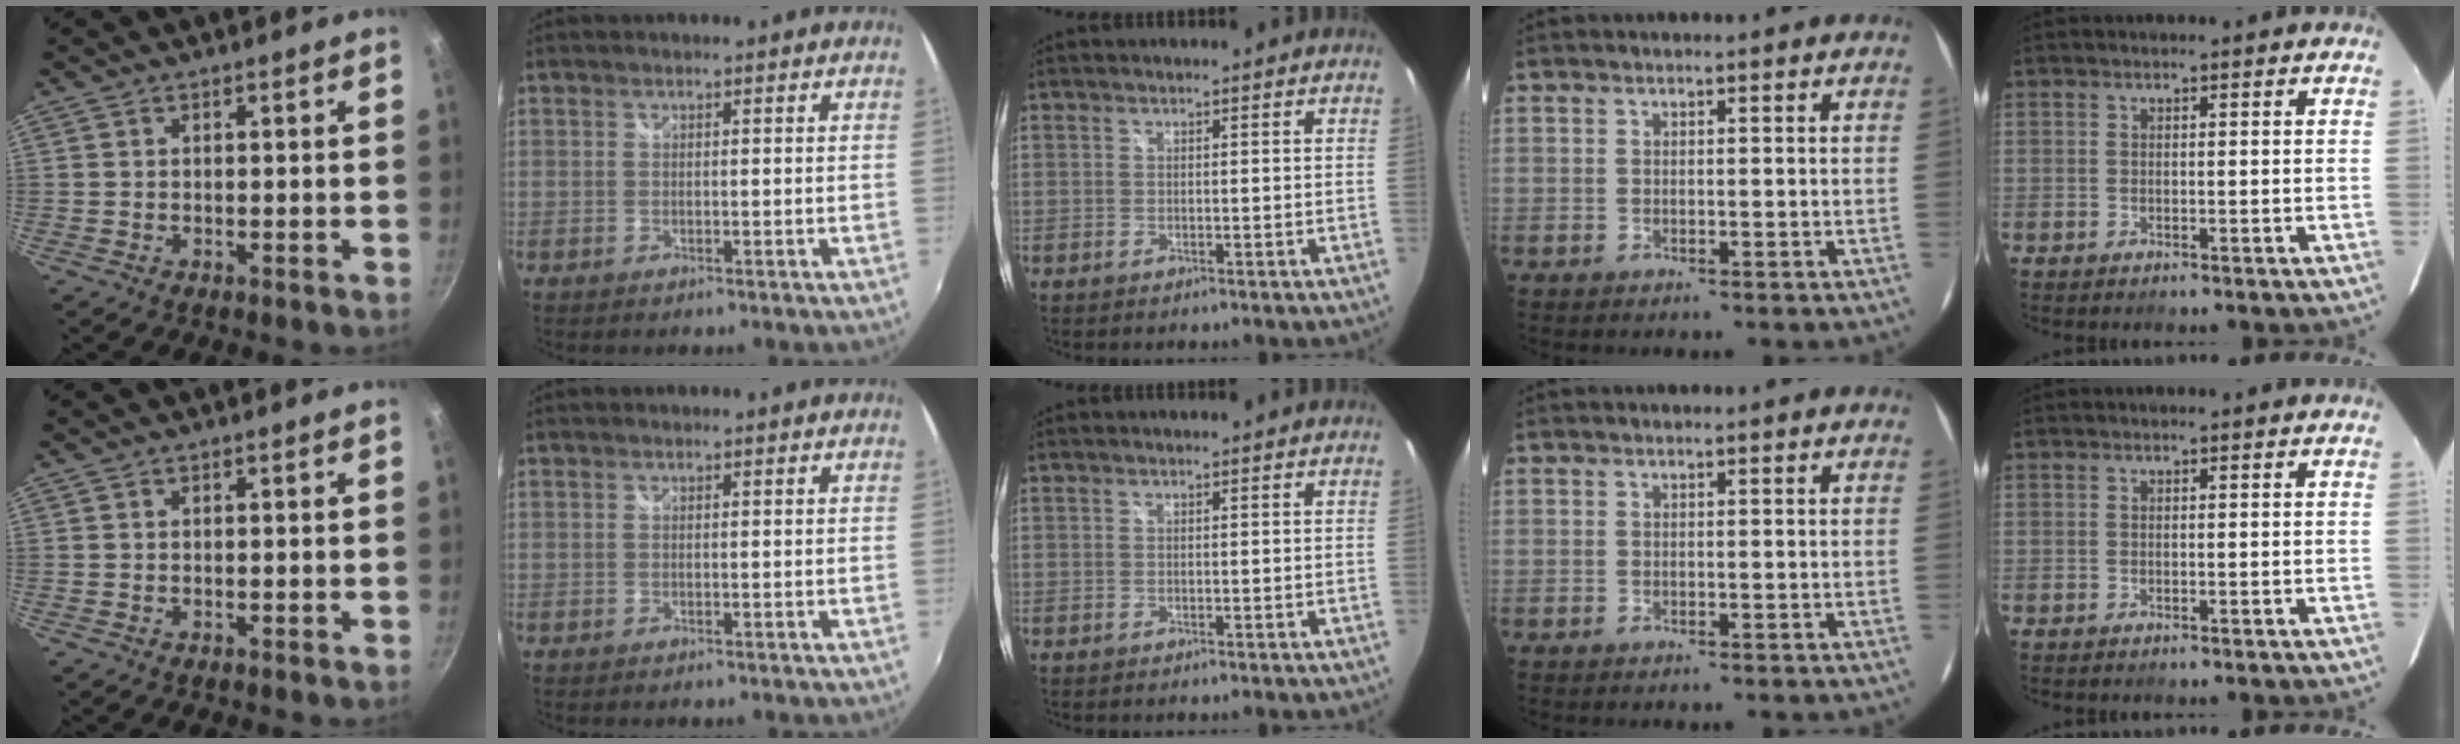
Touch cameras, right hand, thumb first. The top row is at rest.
{}